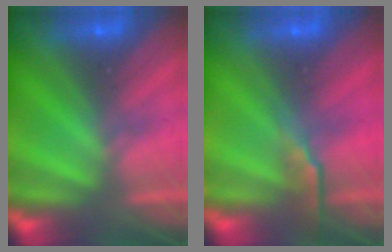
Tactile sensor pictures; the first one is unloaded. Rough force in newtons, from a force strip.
{"total": 2.7}